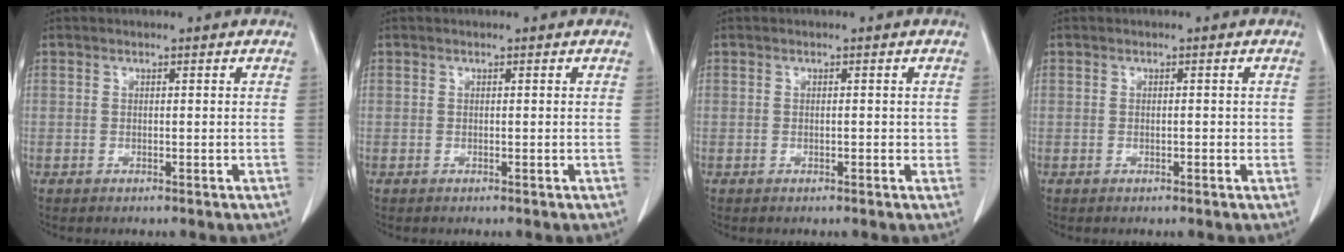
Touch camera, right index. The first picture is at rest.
{"total": 0.0}
{"total": 1.1, "force": [0.0, 0.6, 0.9], "torque": [-0.010, 0.002, -0.003]}
{"total": 0.9, "force": [-0.1, 0.4, 0.8], "torque": [-0.010, 0.002, -0.003]}